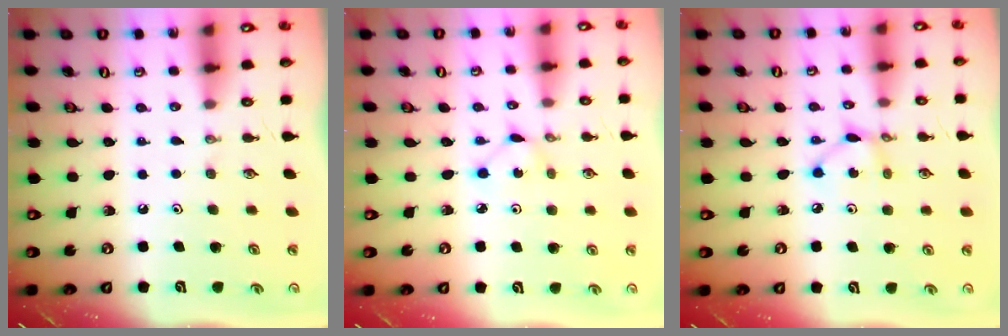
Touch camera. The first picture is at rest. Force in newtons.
{"total": 1.8, "press": 1.8, "slide": 0.3}
{"total": 4.7, "press": 4.7, "slide": 0.2}